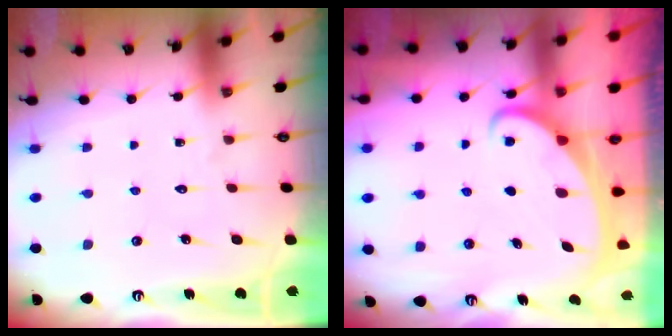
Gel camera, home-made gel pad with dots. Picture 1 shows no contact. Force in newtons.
{"total": 2.2, "press": 2.2, "slide": 0.3}